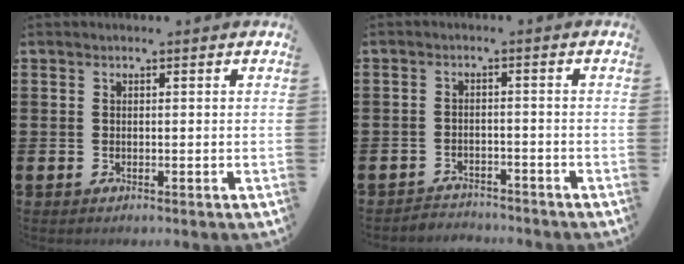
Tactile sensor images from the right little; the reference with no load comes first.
{"total": 2.2, "force": [-2.2, 0.2, -0.3], "torque": [-0.002, 0.003, -0.050]}